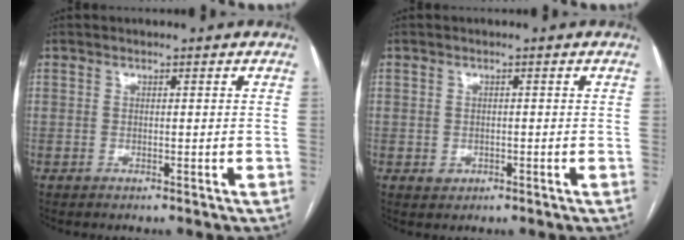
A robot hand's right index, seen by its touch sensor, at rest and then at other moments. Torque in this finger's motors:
{"motor_torque": [-0.07, 0.16, -0.70, -0.14]}